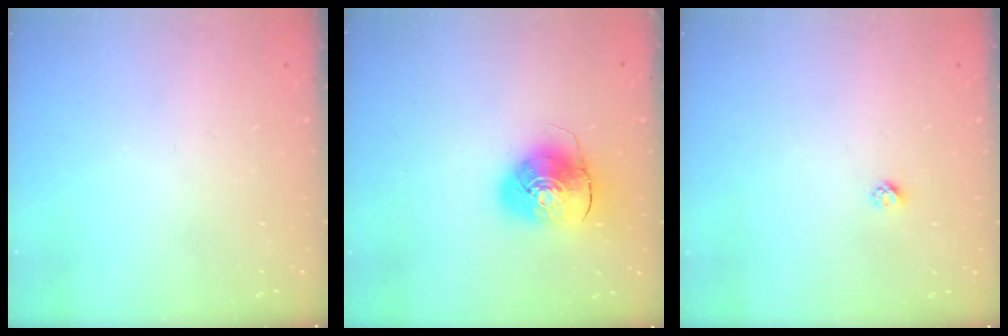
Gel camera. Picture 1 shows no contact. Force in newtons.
{"total": 9.7, "press": 9.6, "slide": 1.4}
{"total": 2.3, "press": 2.3, "slide": 0.2}